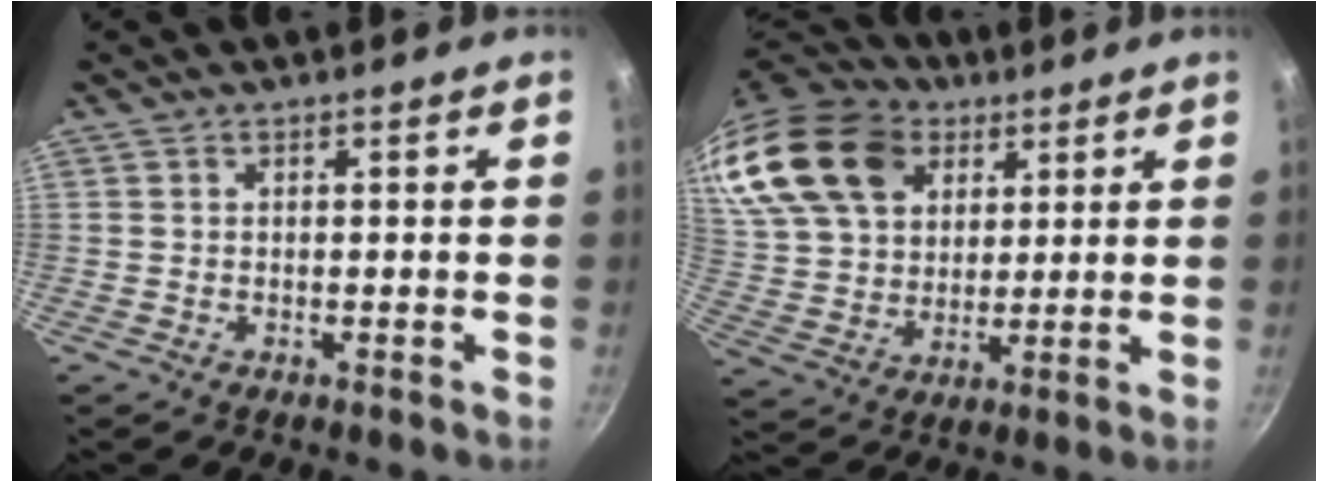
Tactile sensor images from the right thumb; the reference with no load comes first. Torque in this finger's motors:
{"motor_torque": [-0.24, 3.29, 0.60, -0.38, 0.19]}